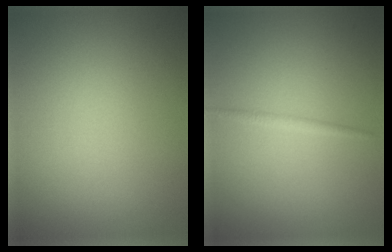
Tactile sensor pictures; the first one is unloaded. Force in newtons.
{"total": 0.8, "press": 0.8, "slide": 0.0}